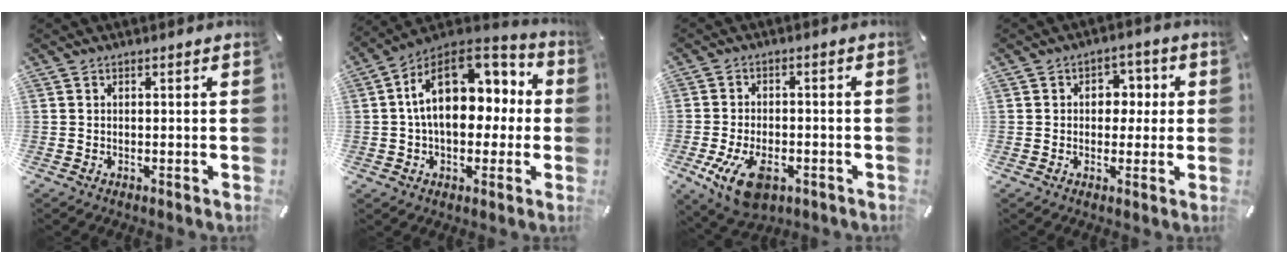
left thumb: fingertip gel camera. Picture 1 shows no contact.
{"total": 18.5, "force": [3.6, 12.7, 12.9], "torque": [-0.205, -0.011, 0.064]}
{"total": 10.5, "force": [-4.5, 6.1, 7.3], "torque": [-0.151, 0.003, -0.080]}
{"total": 5.6, "force": [0.0, 4.6, 3.1], "torque": [-0.036, 0.005, -0.009]}